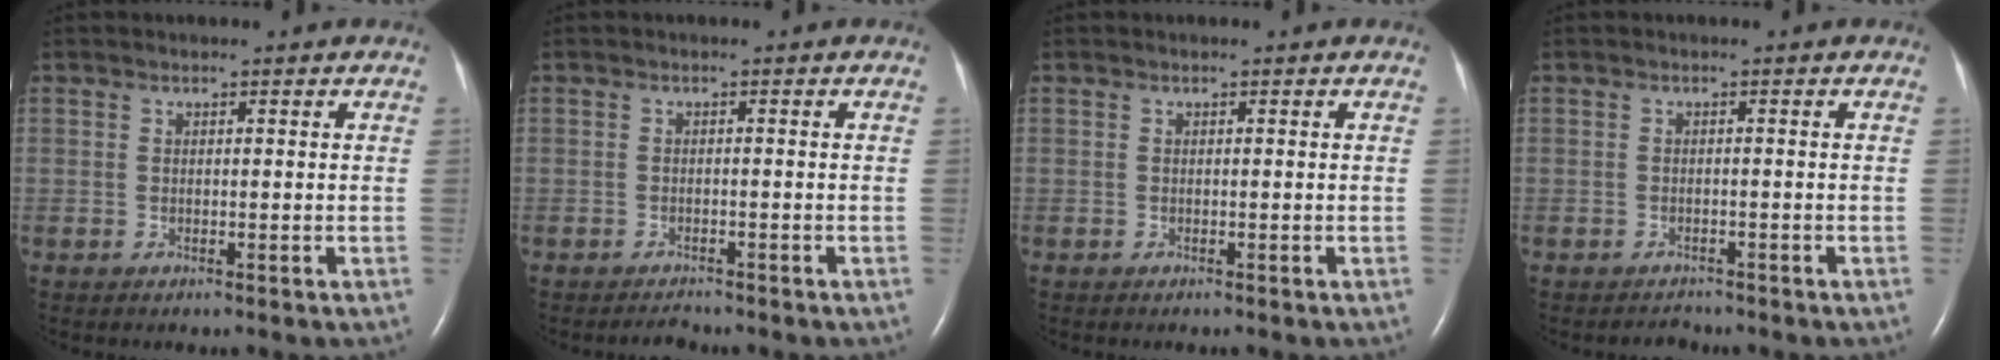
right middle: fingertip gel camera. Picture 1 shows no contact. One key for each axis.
{"total": 1.3, "fx": -1.3, "fy": 0.2, "fz": 0.1, "tx": -0.008, "ty": -0.006, "tz": -0.016}
{"total": 0.0}
{"total": 1.4, "fx": -1.3, "fy": 0.5, "fz": -0.2, "tx": -0.003, "ty": -0.005, "tz": -0.017}